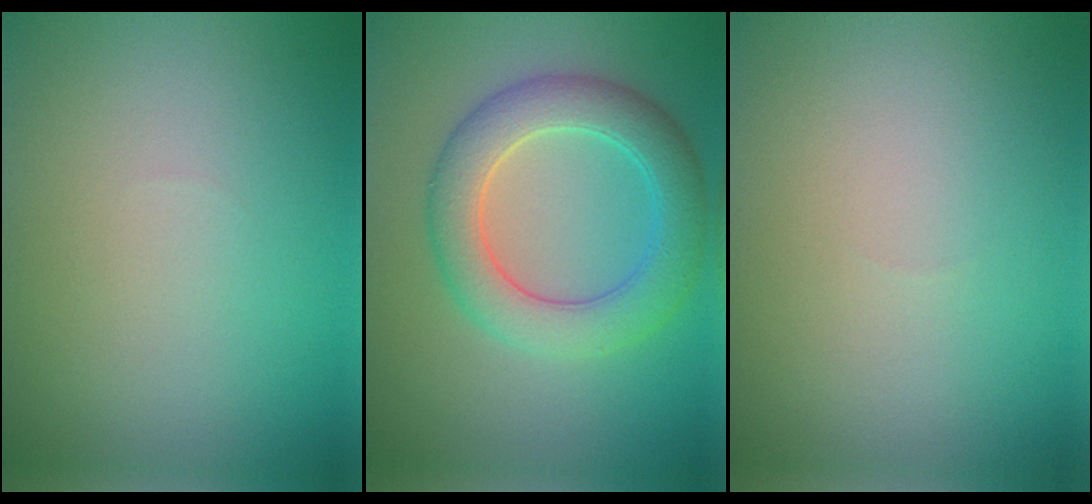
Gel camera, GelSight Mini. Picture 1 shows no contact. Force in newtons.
{"total": 5.8, "press": 5.8, "slide": 0.1}
{"total": 0.0}